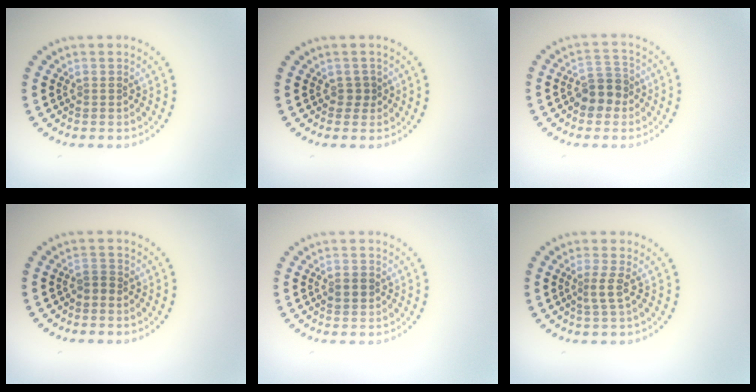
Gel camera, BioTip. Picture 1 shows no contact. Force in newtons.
{"total": 0.9, "press": 0.8, "slide": 0.5}
{"total": 3.4, "press": 3.2, "slide": 1.1}
{"total": 1.0, "press": 0.8, "slide": 0.5}
{"total": 1.8, "press": 1.8, "slide": 0.2}
{"total": 1.7, "press": 1.1, "slide": 1.3}